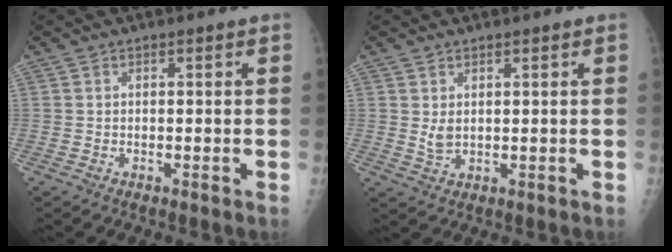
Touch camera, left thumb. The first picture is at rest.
{"total": 2.7, "force": [1.1, 1.6, 1.9], "torque": [-0.029, -0.013, 0.027]}